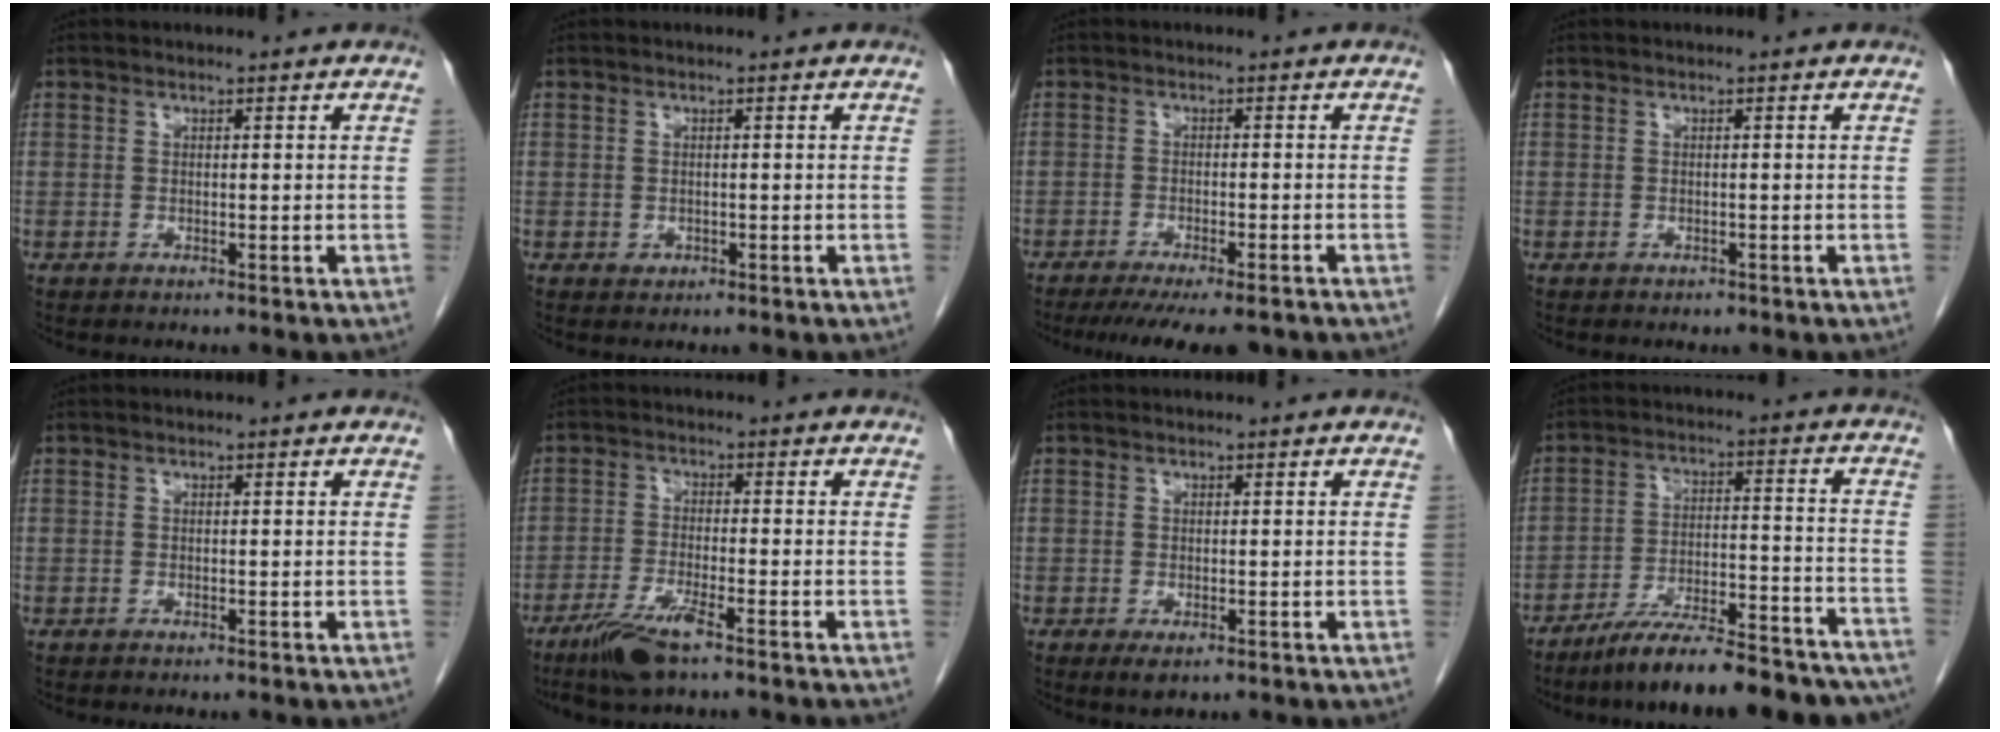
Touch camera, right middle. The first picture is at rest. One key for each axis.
{"total": 0.7, "fx": -0.1, "fy": 0.7, "fz": 0.3, "tx": -0.004, "ty": 0.001, "tz": 0.003}
{"total": 10.5, "fx": -8.5, "fy": 2.0, "fz": 5.8, "tx": -0.074, "ty": -0.017, "tz": -0.119}
{"total": 0.5, "fx": -0.4, "fy": 0.3, "fz": 0.1, "tx": -0.007, "ty": 0.001, "tz": -0.005}
{"total": 0.0}
{"total": 6.7, "fx": -4.6, "fy": 0.2, "fz": 4.9, "tx": -0.099, "ty": -0.017, "tz": -0.088}
{"total": 1.7, "fx": -0.7, "fy": 0.7, "fz": 1.3, "tx": -0.018, "ty": -0.004, "tz": -0.003}
{"total": 19.6, "fx": -16.8, "fy": 3.5, "fz": 9.3, "tx": -0.101, "ty": 0.024, "tz": -0.249}